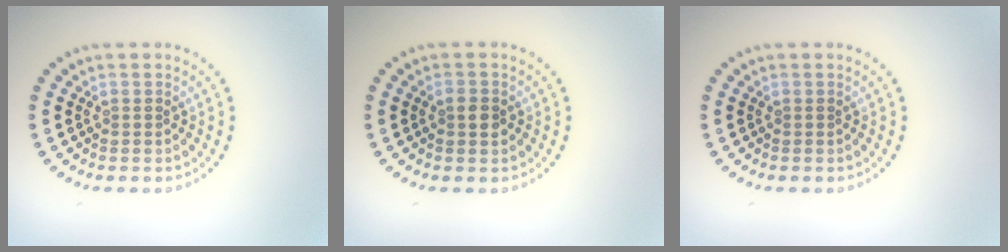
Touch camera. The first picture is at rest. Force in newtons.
{"total": 1.8, "press": 1.8, "slide": 0.1}
{"total": 0.0}